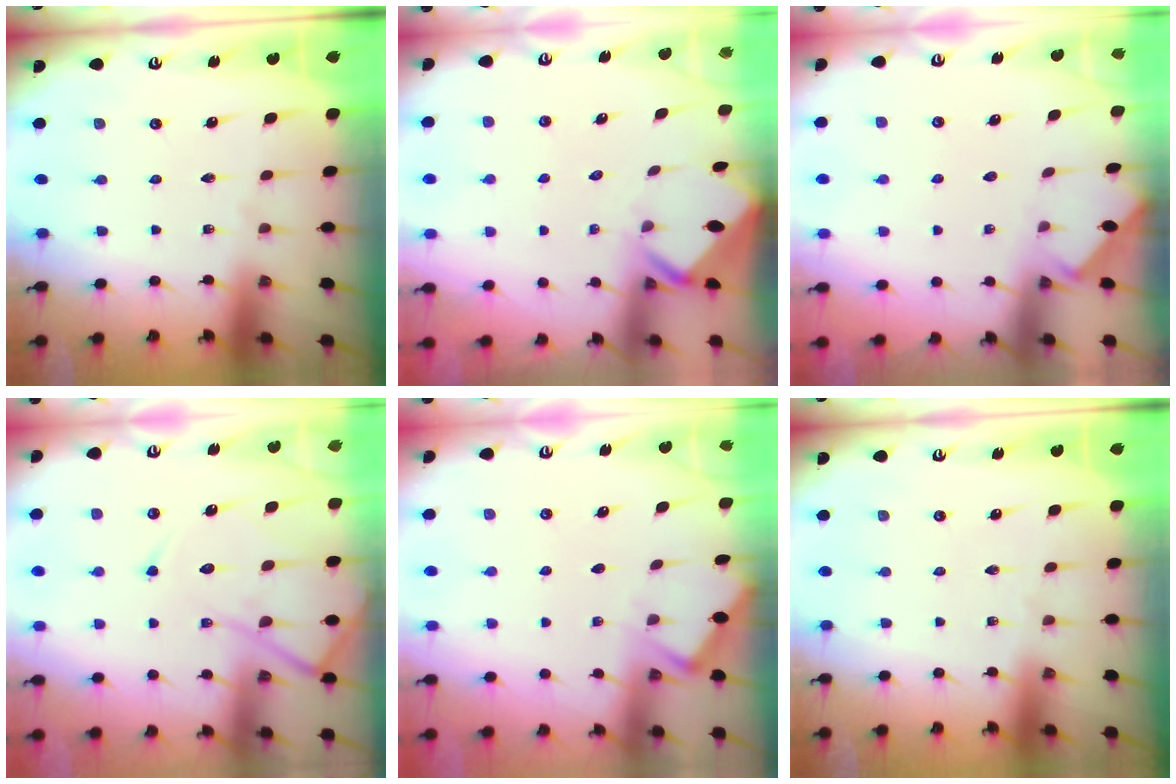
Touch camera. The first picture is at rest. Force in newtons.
{"total": 2.9, "press": 2.9, "slide": 0.2}
{"total": 1.3, "press": 1.3, "slide": 0.3}
{"total": 13.4, "press": 13.4, "slide": 1.2}
{"total": 2.1, "press": 2.1, "slide": 0.3}
{"total": 0.0}